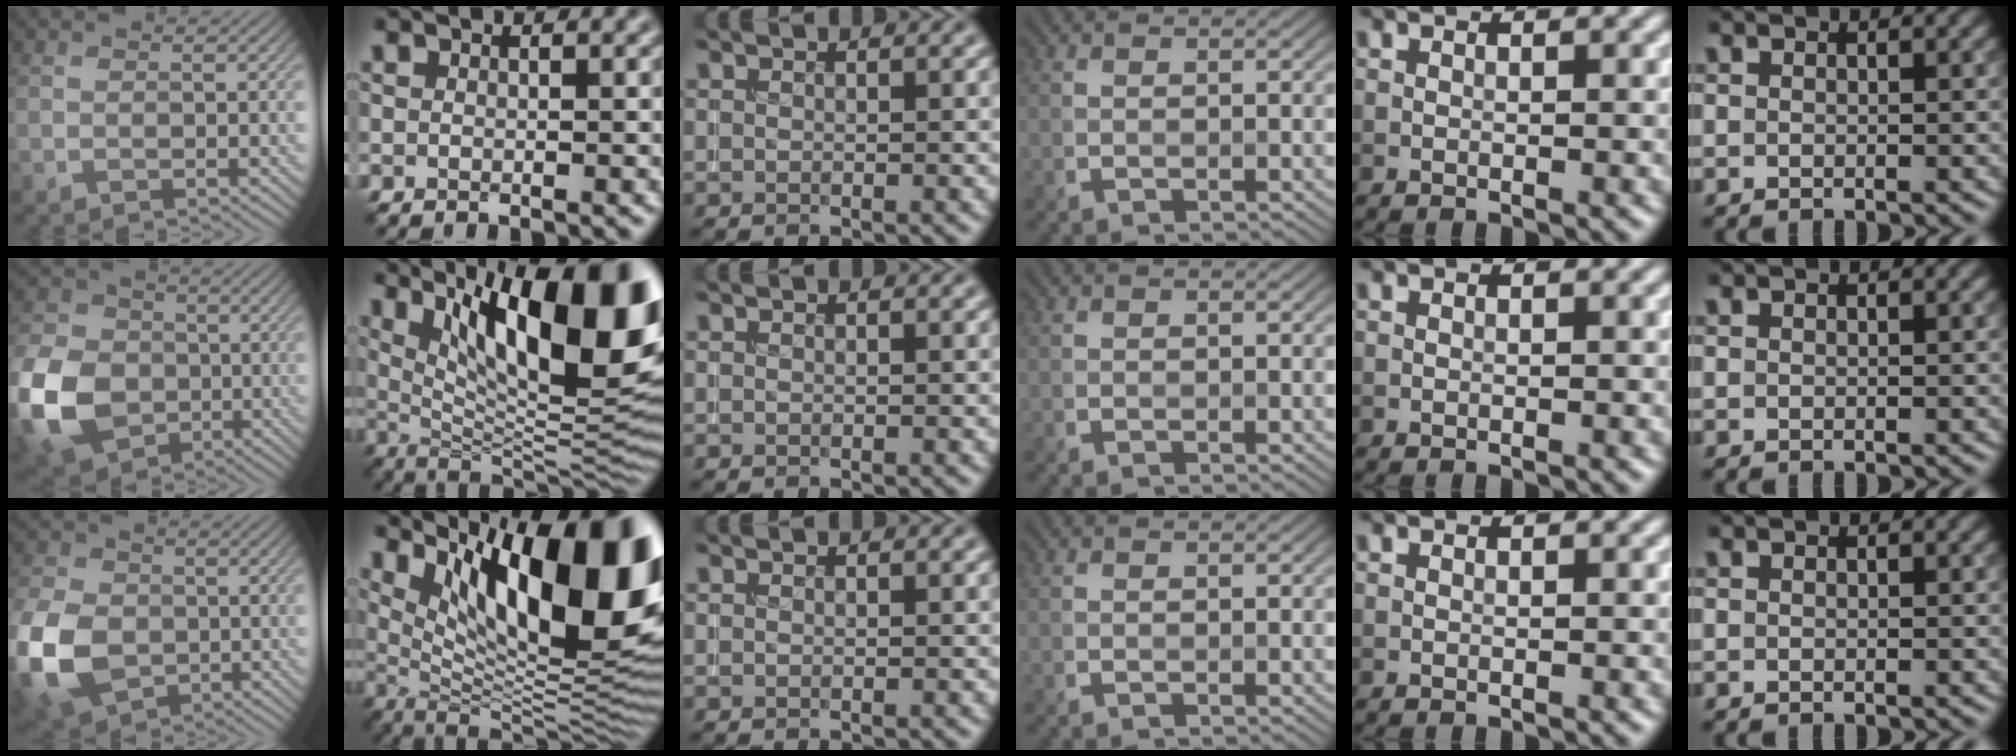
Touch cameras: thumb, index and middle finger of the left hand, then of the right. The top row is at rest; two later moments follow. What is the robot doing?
{"motion": "insert", "object": "coin"}